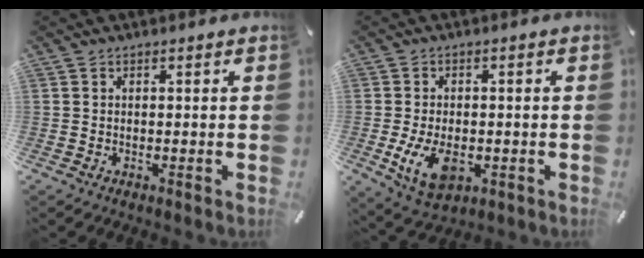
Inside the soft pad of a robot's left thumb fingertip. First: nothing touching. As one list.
[{"total": 8.8, "force": [-1.9, 5.6, 6.5], "torque": [-0.126, -0.006, -0.034]}]